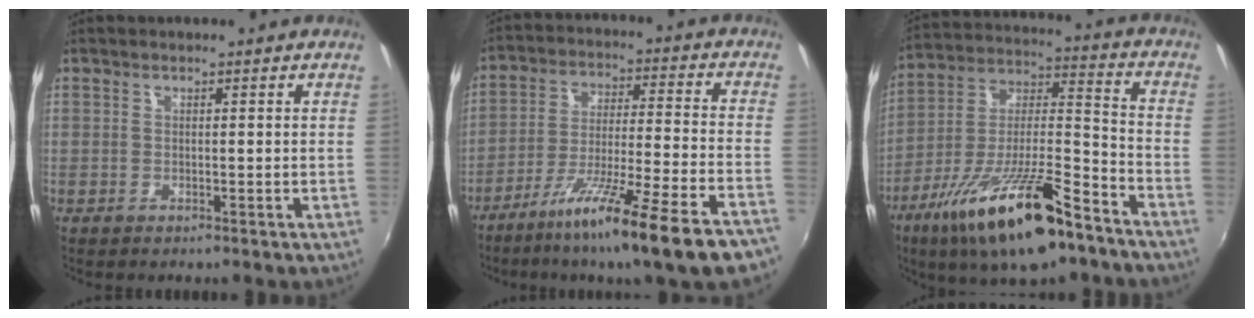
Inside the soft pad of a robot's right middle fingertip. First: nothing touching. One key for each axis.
{"total": 20.2, "fx": -15.0, "fy": -0.6, "fz": 13.6, "tx": -0.233, "ty": -0.065, "tz": -0.230}
{"total": 21.4, "fx": -13.3, "fy": 5.9, "fz": 15.7, "tx": -0.283, "ty": -0.022, "tz": -0.224}